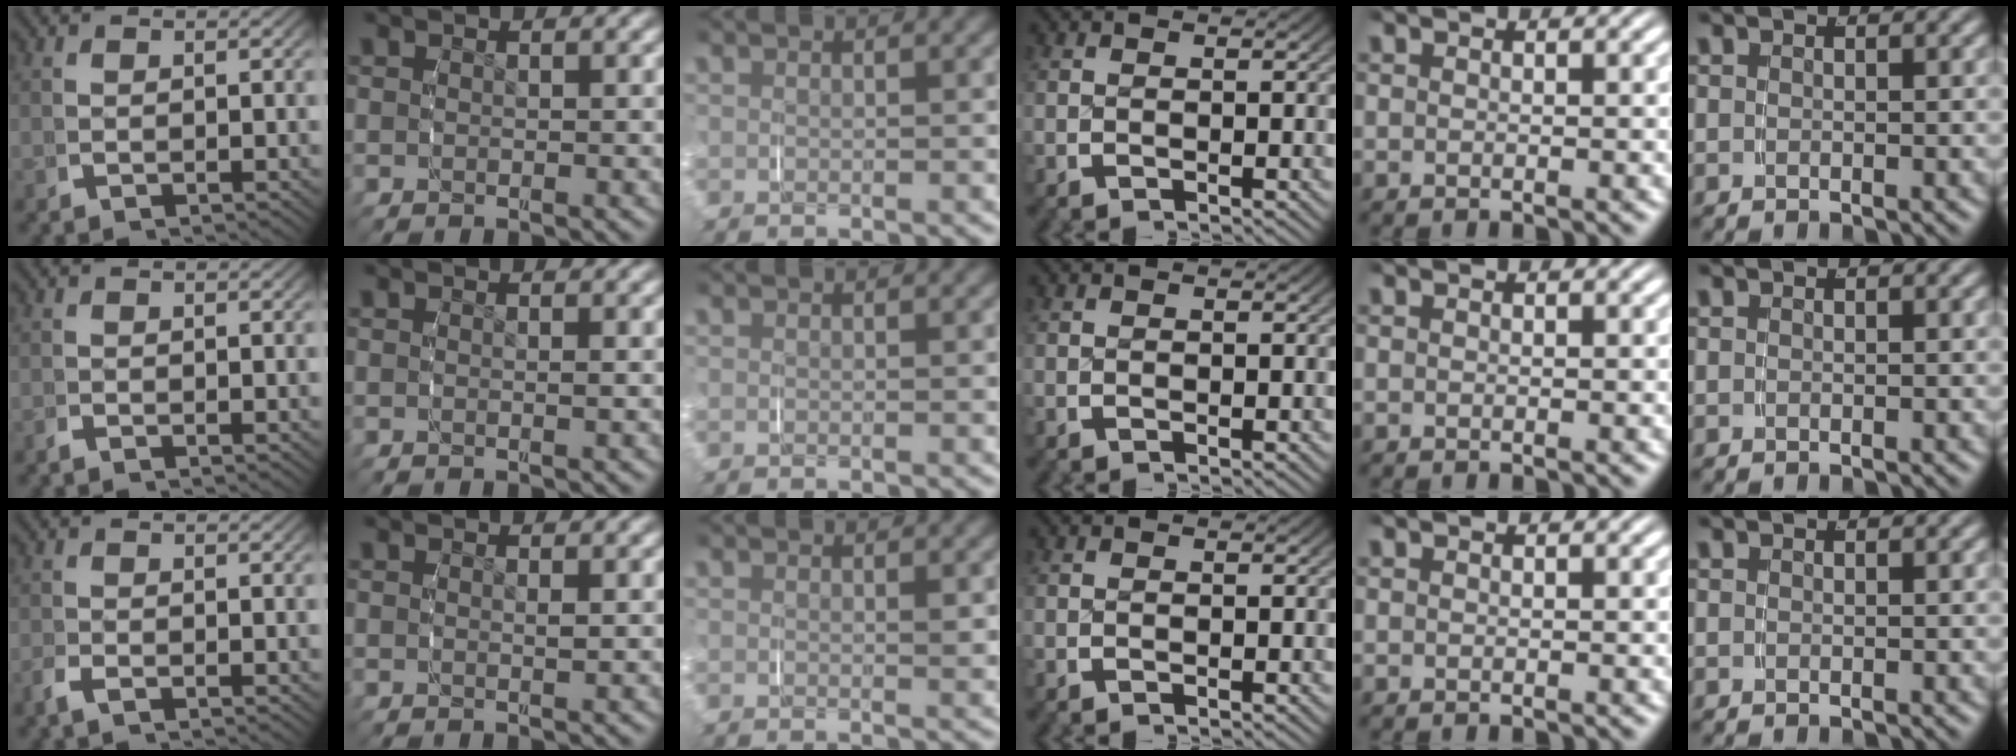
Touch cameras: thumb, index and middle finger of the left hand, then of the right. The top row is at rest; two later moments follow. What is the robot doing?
{"motion": "grasp_and_lifting", "object": "toothpaste"}